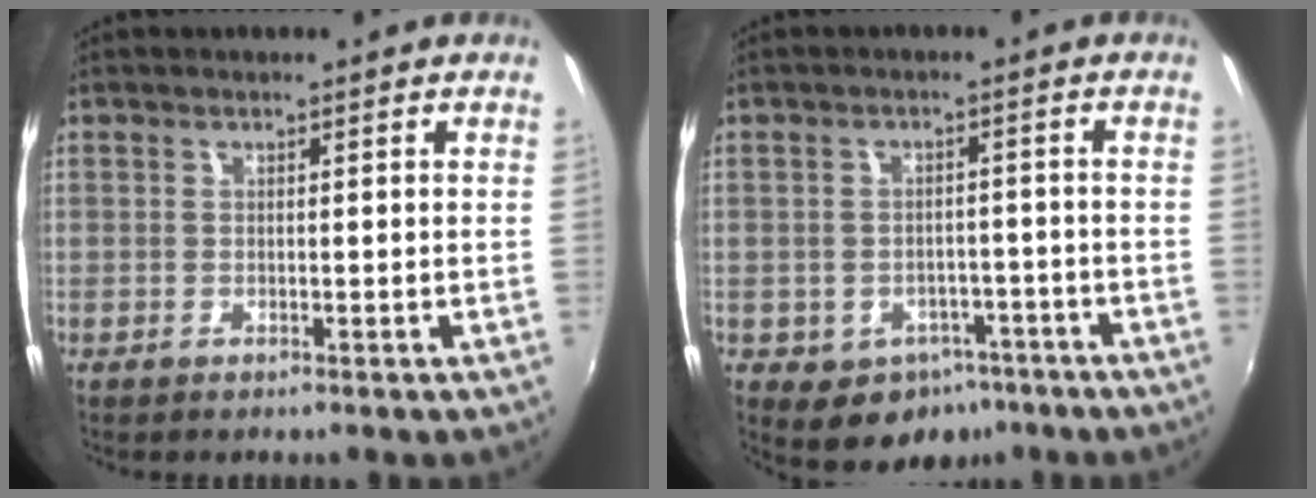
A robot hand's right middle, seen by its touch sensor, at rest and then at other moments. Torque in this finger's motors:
{"motor_torque": [0.43, -0.52, 0.07, 0.02]}